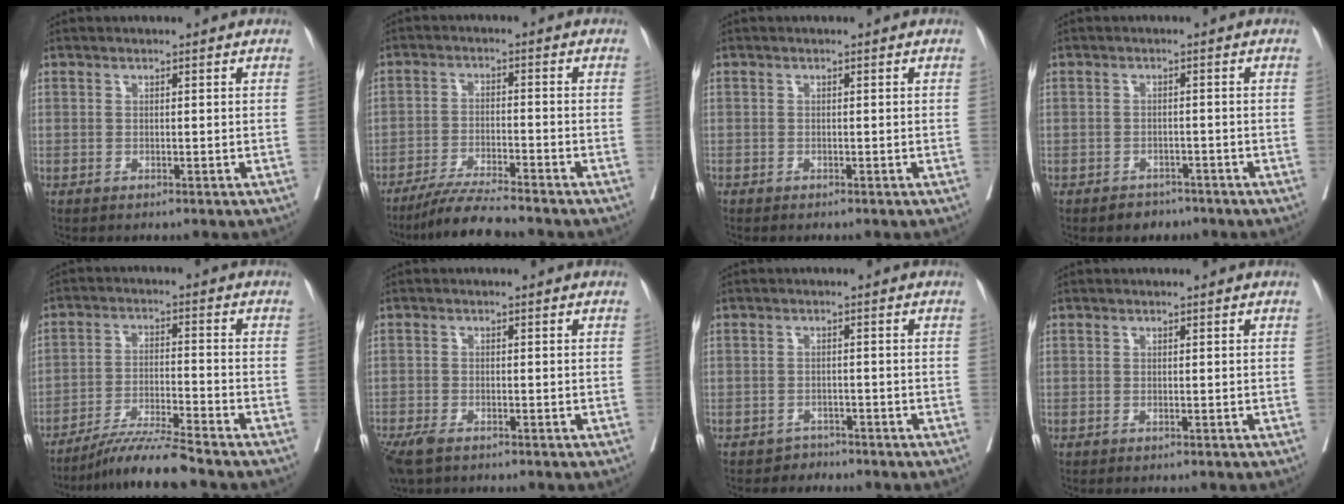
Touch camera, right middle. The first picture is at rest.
{"total": 7.1, "force": [-6.4, -0.7, 2.9], "torque": [-0.049, -0.024, -0.116]}
{"total": 0.0}
{"total": 2.7, "force": [-2.1, 1.6, 0.3], "torque": [-0.010, 0.005, -0.028]}
{"total": 7.8, "force": [-6.8, -1.5, 3.5], "torque": [-0.059, -0.023, -0.128]}
{"total": 5.2, "force": [-3.7, 2.0, 3.1], "torque": [-0.059, -0.012, -0.064]}
{"total": 1.8, "force": [-1.5, 0.7, -0.7], "torque": [0.009, 0.001, -0.027]}
{"total": 0.0}